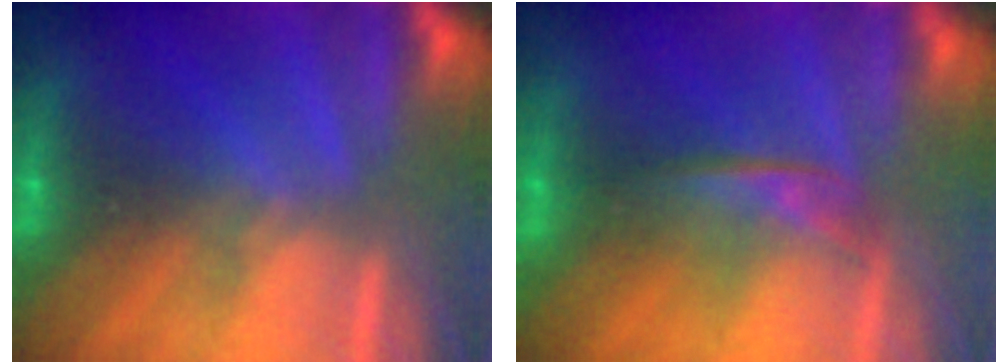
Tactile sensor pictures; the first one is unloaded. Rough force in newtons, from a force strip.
{"total": 2.0}